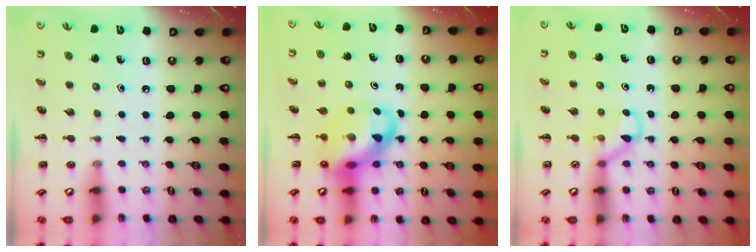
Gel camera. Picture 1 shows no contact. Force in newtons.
{"total": 10.7, "press": 10.4, "slide": 2.6}
{"total": 4.6, "press": 4.3, "slide": 1.4}